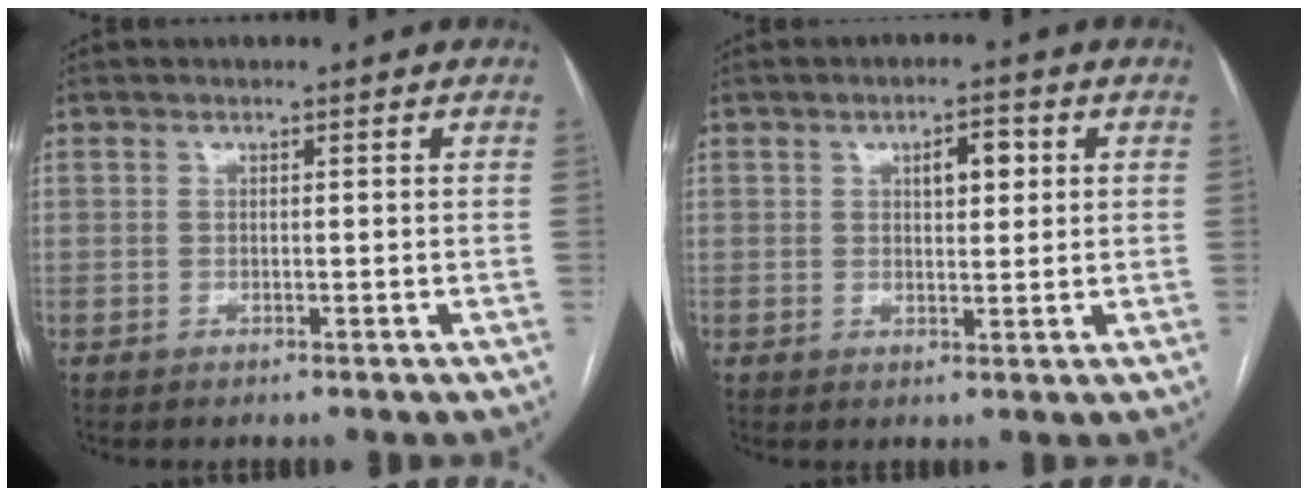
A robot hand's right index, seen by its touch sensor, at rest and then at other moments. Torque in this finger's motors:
{"motor_torque": [0.07, 0.03, 0.07, 0.02]}